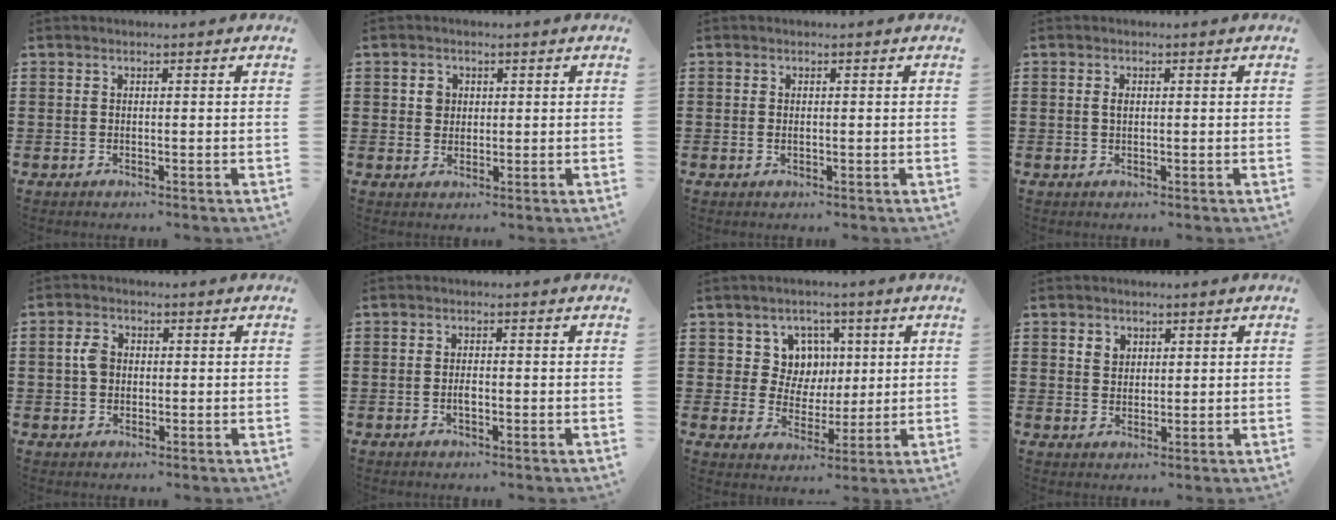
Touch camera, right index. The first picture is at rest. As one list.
[{"total": 2.3, "force": [0.6, 2.0, 0.9], "torque": [-0.025, 0.010, 0.008]}, {"total": 0.6, "force": [-0.1, 0.3, 0.5], "torque": [-0.012, -0.001, -0.002]}, {"total": 1.0, "force": [0.1, 0.4, 0.9], "torque": [-0.019, 0.002, 0.002]}, {"total": 3.0, "force": [0.2, 2.1, 2.1], "torque": [-0.053, 0.006, 0.000]}, {"total": 1.6, "force": [-0.5, 0.6, 1.4], "torque": [-0.027, -0.001, -0.008]}, {"total": 7.0, "force": [1.9, 6.3, 2.4], "torque": [-0.071, 0.014, 0.034]}, {"total": 2.0, "force": [1.2, 1.6, 0.3], "torque": [-0.011, 0.009, 0.022]}]